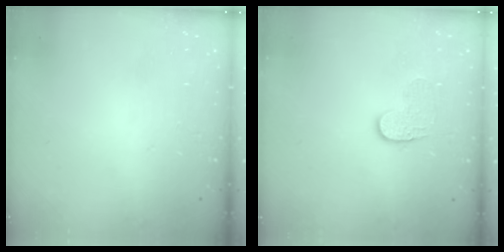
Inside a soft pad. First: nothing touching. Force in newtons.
{"total": 5.7, "press": 5.7, "slide": 0.4}